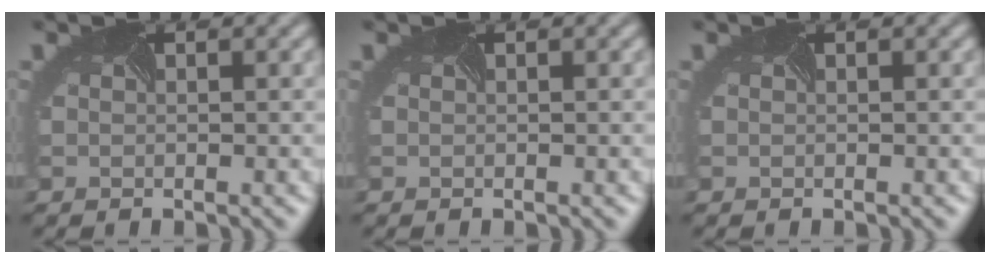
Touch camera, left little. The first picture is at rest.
{"total": 0.0}
{"total": 0.0}